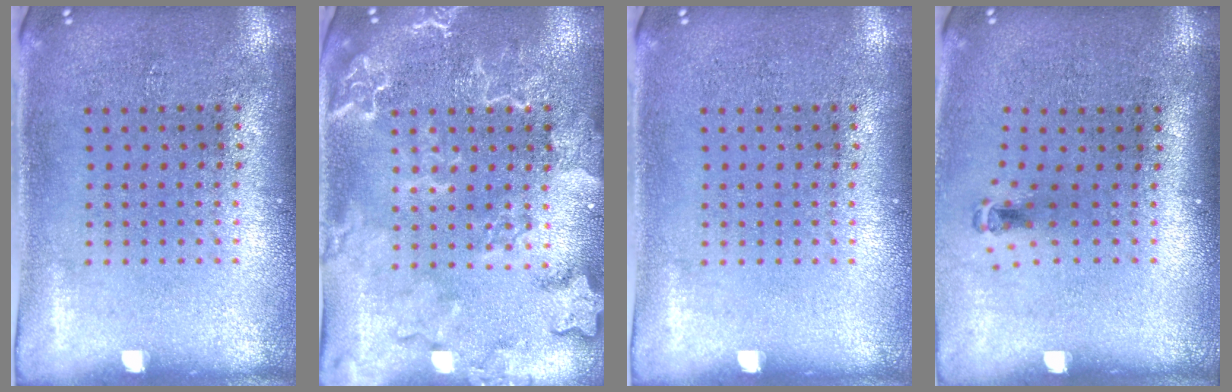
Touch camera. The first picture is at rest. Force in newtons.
{"total": 2.5, "press": 2.4, "slide": 0.4}
{"total": 0.0}
{"total": 0.7, "press": 0.3, "slide": 0.6}